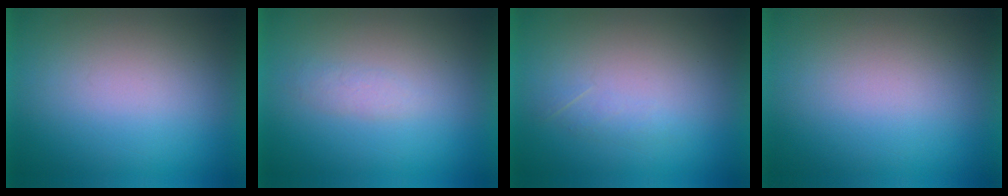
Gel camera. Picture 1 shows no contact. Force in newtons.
{"total": 1.4}
{"total": 1.3}
{"total": 0.0}